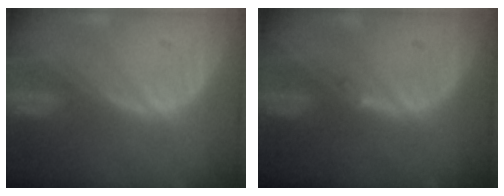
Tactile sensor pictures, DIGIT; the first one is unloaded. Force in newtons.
{"total": 0.5, "press": 0.5, "slide": 0.1}